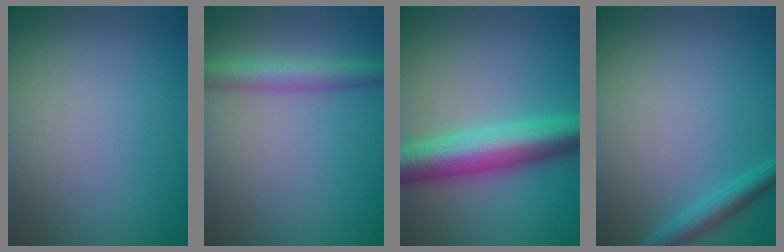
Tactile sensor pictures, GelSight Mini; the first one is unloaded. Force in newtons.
{"total": 3.6, "press": 3.6, "slide": 0.1}
{"total": 7.6, "press": 7.6, "slide": 0.0}
{"total": 2.1, "press": 2.1, "slide": 0.1}